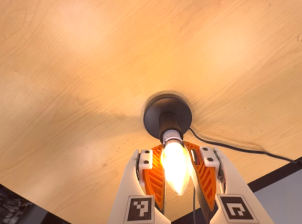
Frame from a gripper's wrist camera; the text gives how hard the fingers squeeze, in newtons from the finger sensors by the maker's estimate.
{"total": 26.4, "left": 25.2, "right": 27.6}